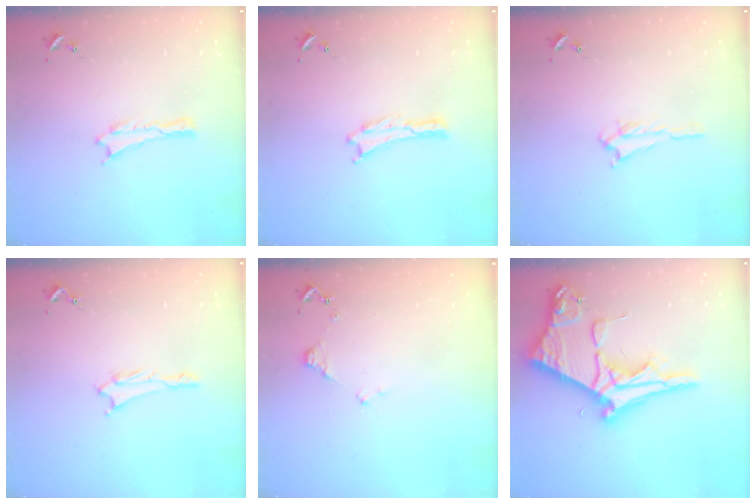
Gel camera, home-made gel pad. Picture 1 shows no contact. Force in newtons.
{"total": 0.0}
{"total": 0.7, "press": 0.7, "slide": 0.2}
{"total": 1.2, "press": 1.2, "slide": 0.1}
{"total": 1.2, "press": 1.2, "slide": 0.2}
{"total": 11.6, "press": 11.6, "slide": 1.3}